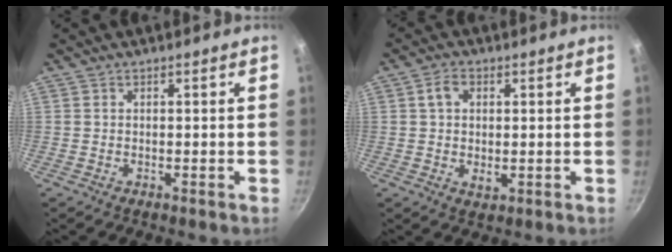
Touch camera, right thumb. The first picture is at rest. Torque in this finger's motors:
{"motor_torque": [0.23, 0.06, 0.54, 0.34, 0.03]}